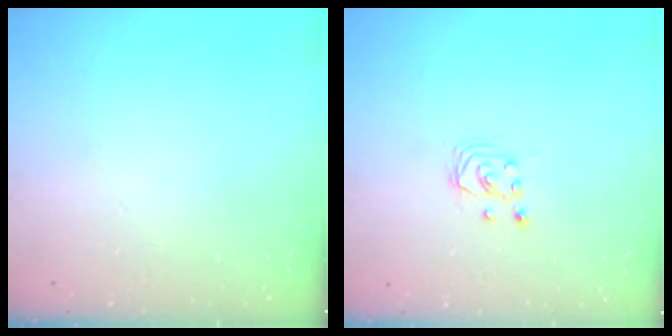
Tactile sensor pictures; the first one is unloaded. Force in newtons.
{"total": 2.9, "press": 2.8, "slide": 0.3}